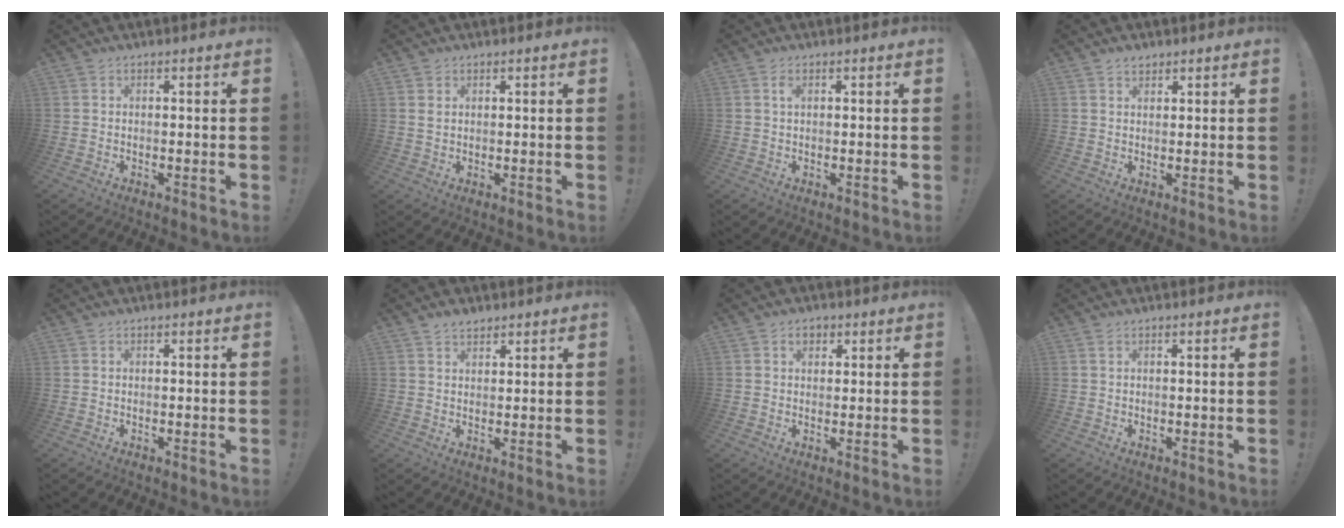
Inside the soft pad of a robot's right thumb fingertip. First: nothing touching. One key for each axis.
{"total": 1.6, "fx": 0.9, "fy": 1.1, "fz": 0.7, "tx": -0.005, "ty": -0.001, "tz": 0.015}
{"total": 1.4, "fx": 0.5, "fy": 0.6, "fz": 1.1, "tx": -0.011, "ty": -0.004, "tz": 0.005}
{"total": 2.0, "fx": 1.6, "fy": 1.1, "fz": 0.4, "tx": 0.003, "ty": -0.010, "tz": 0.028}
{"total": 0.0}
{"total": 2.9, "fx": 2.4, "fy": 1.4, "fz": 0.6, "tx": -0.004, "ty": -0.015, "tz": 0.044}
{"total": 2.9, "fx": 1.1, "fy": 2.1, "fz": 1.6, "tx": -0.018, "ty": 0.001, "tz": 0.017}
{"total": 0.6, "fx": 0.3, "fy": 0.1, "fz": 0.4, "tx": -0.007, "ty": -0.001, "tz": 0.005}